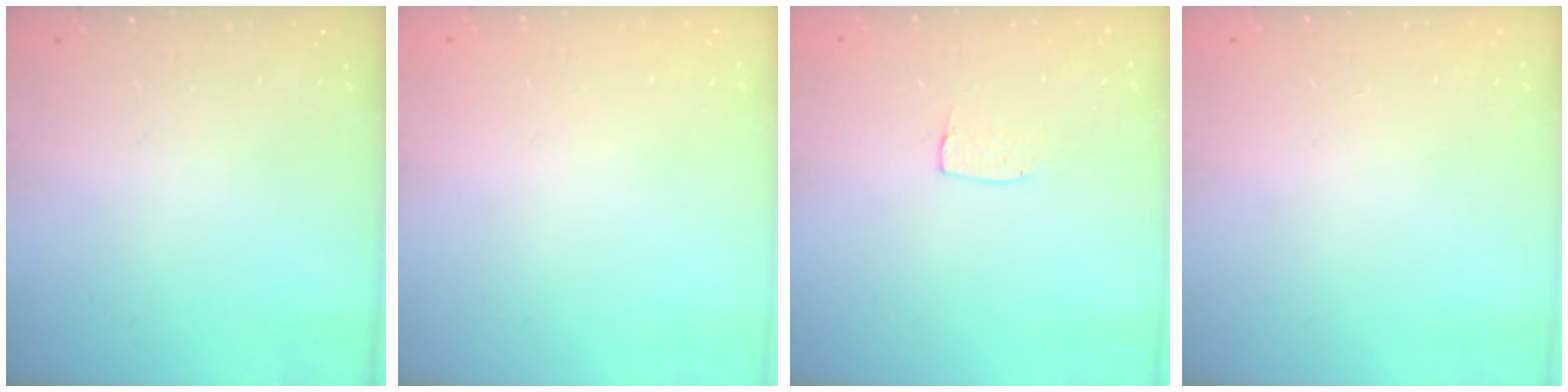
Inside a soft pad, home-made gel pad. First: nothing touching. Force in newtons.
{"total": 0.0}
{"total": 3.1, "press": 3.1, "slide": 0.2}
{"total": 0.0}